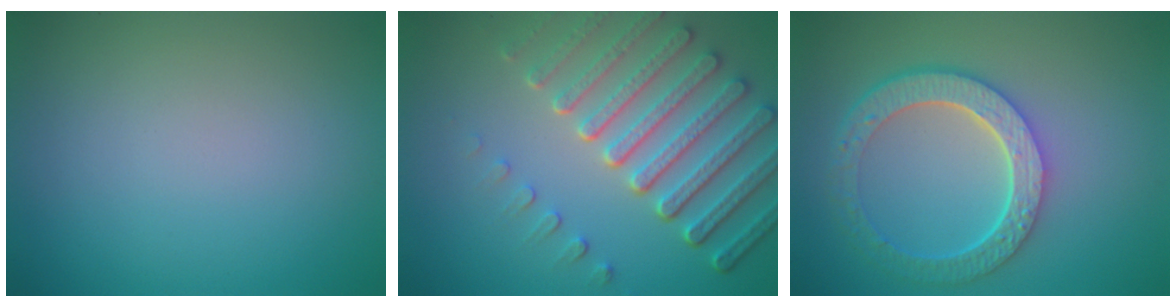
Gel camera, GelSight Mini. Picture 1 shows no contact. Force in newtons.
{"total": 7.0, "press": 5.3, "slide": 4.5}
{"total": 6.1, "press": 4.6, "slide": 4.0}